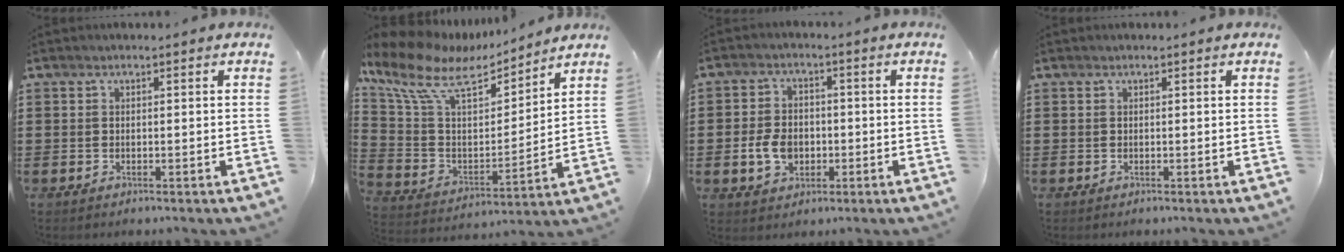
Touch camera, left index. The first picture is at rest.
{"total": 11.1, "force": [7.8, 4.2, 6.6], "torque": [-0.158, -0.035, 0.132]}
{"total": 5.6, "force": [-1.2, 4.1, 3.7], "torque": [-0.086, 0.004, -0.024]}
{"total": 0.0}